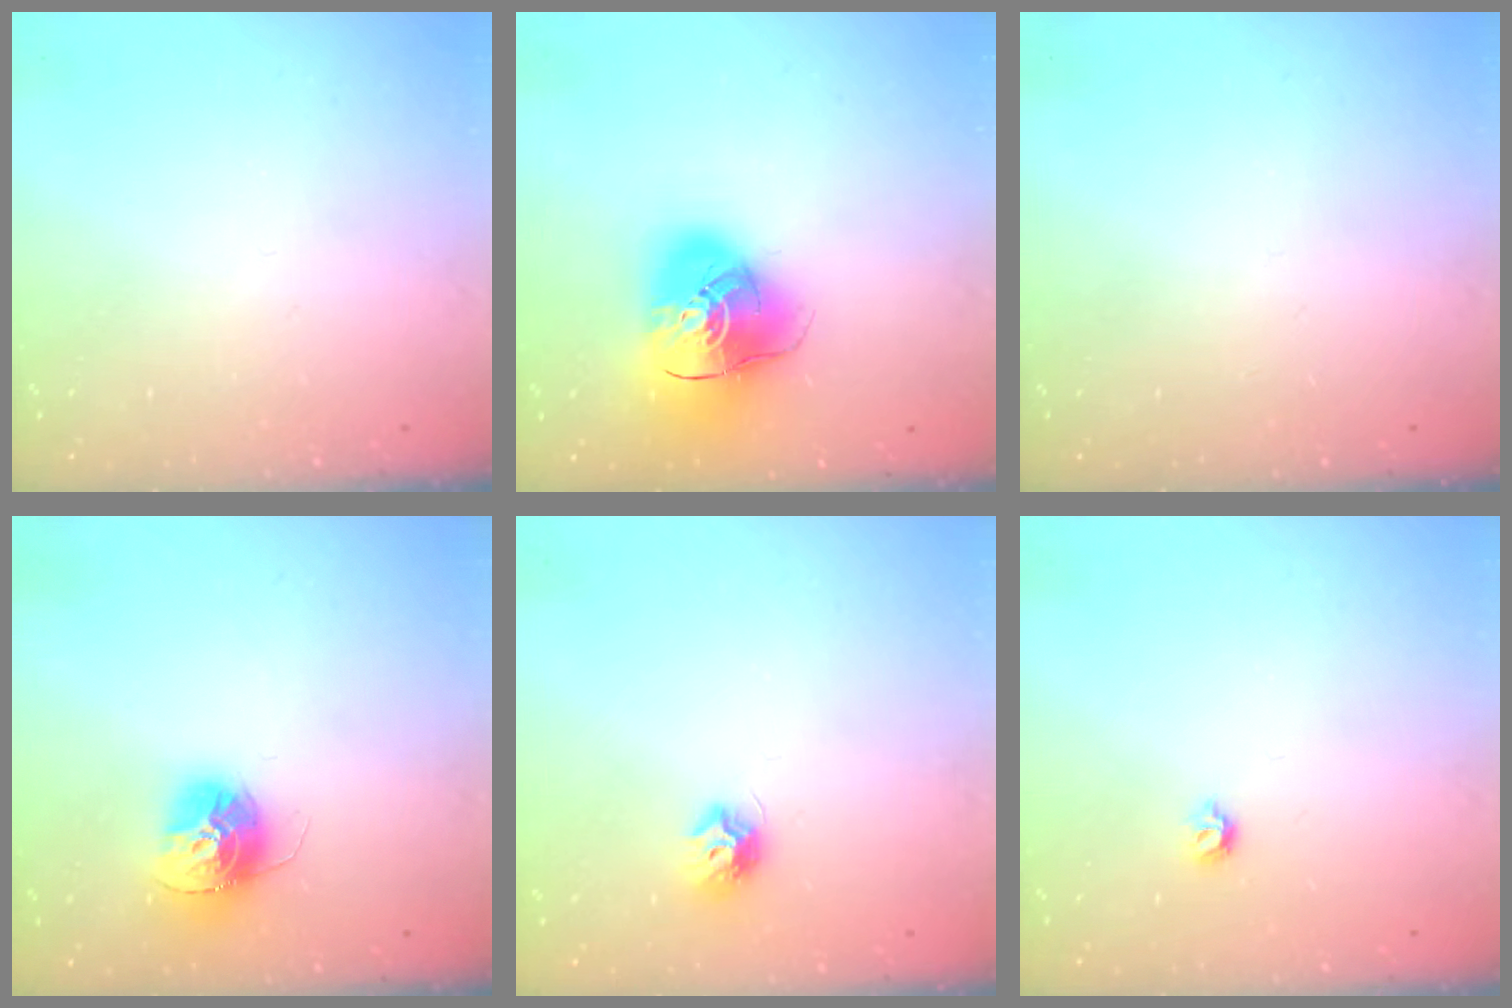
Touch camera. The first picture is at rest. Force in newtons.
{"total": 15.4, "press": 15.2, "slide": 2.3}
{"total": 0.0}
{"total": 13.8, "press": 13.7, "slide": 1.3}
{"total": 7.4, "press": 7.4, "slide": 0.2}
{"total": 4.1, "press": 4.0, "slide": 0.8}